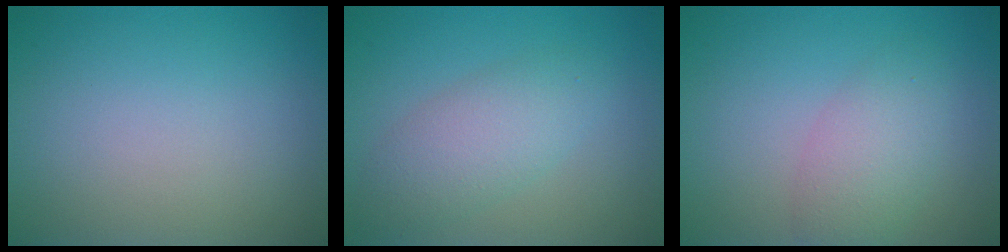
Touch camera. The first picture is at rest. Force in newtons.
{"total": 3.9, "press": 3.9, "slide": 0.1}
{"total": 2.3, "press": 2.3, "slide": 0.2}